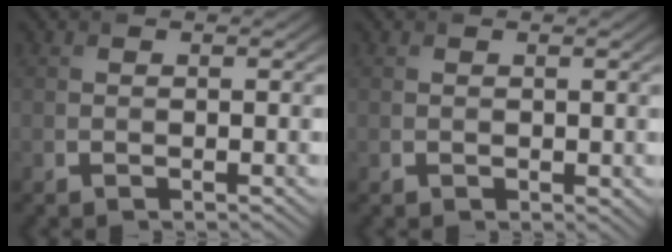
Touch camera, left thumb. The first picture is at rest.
{"total": 0.5, "force": [0.0, 0.4, 0.4], "torque": [-0.003, -0.004, 0.001]}